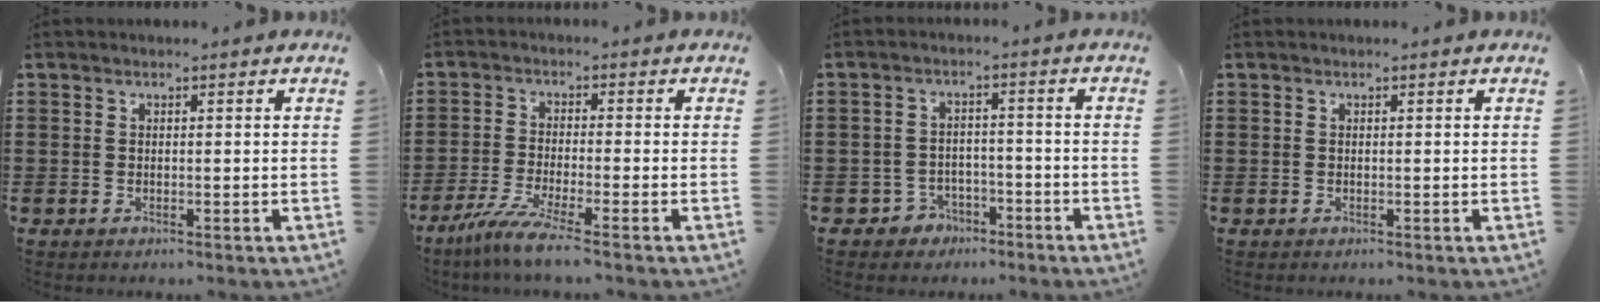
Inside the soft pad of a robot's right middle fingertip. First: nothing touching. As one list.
[{"total": 5.7, "force": [-4.5, -0.3, 3.5], "torque": [-0.085, -0.025, -0.088]}, {"total": 3.3, "force": [-2.9, 1.5, 0.1], "torque": [-0.014, 0.002, -0.062]}, {"total": 0.0}]